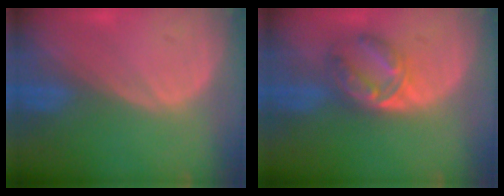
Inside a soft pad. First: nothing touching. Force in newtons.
{"total": 5.9, "press": 5.6, "slide": 1.9}